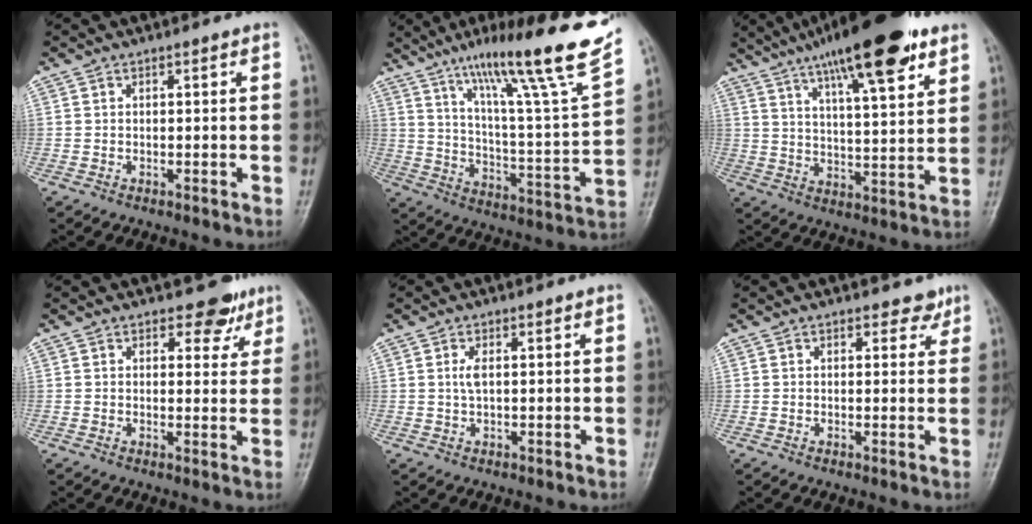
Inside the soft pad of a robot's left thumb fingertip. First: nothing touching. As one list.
[{"total": 23.9, "force": [15.9, 1.6, 17.8], "torque": [-0.250, -0.055, 0.254]}, {"total": 20.3, "force": [12.4, 4.9, 15.3], "torque": [-0.225, -0.034, 0.198]}, {"total": 4.9, "force": [3.6, 2.9, 1.7], "torque": [0.011, -0.020, 0.043]}, {"total": 2.0, "force": [0.5, 0.7, 1.8], "torque": [-0.042, 0.002, 0.013]}, {"total": 2.4, "force": [1.9, 1.5, 0.4], "torque": [0.018, -0.010, 0.018]}]